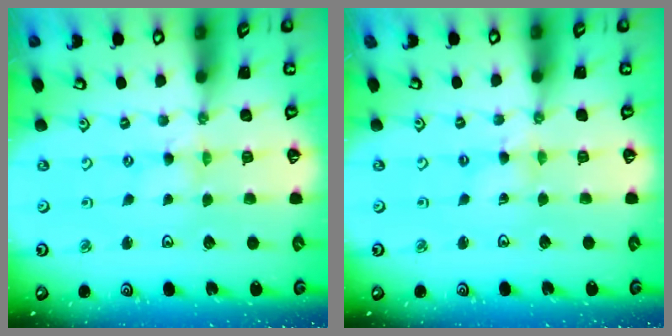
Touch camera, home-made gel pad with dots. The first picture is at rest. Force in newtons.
{"total": 1.6, "press": 1.6, "slide": 0.3}